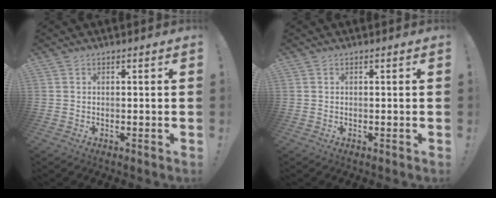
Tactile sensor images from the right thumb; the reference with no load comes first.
{"total": 0.0}